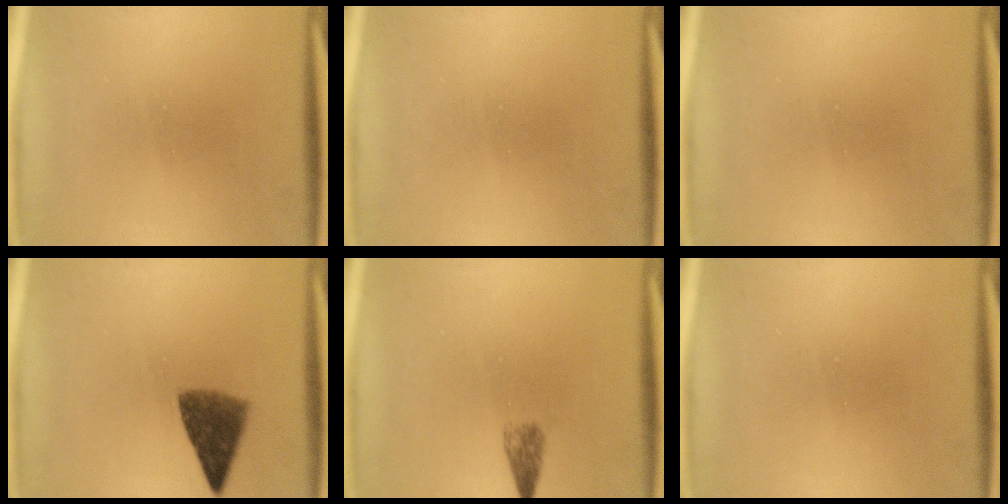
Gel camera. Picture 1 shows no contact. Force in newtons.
{"total": 0.0}
{"total": 0.0}
{"total": 6.5}
{"total": 1.4}
{"total": 0.0}